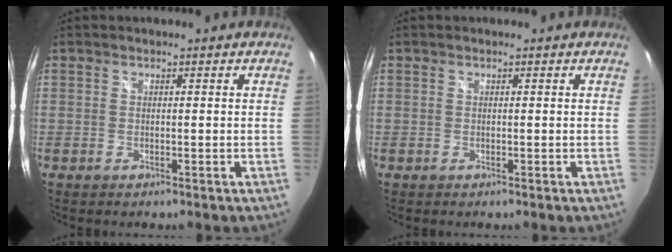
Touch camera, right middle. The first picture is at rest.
{"total": 0.0}